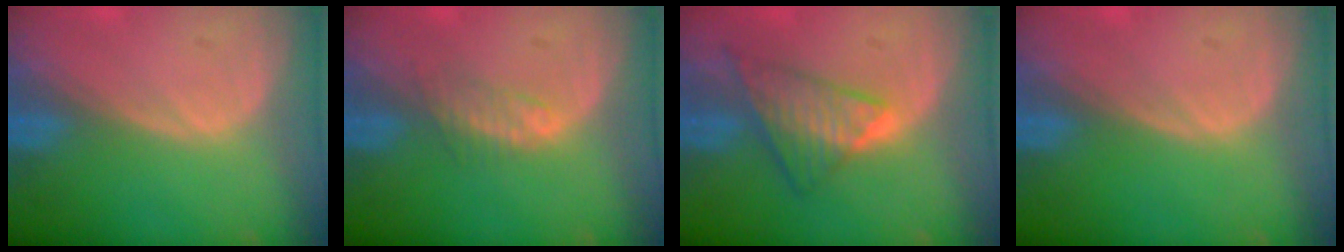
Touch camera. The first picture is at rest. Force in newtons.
{"total": 2.3, "press": 2.3, "slide": 0.2}
{"total": 6.7, "press": 6.4, "slide": 1.9}
{"total": 0.0}